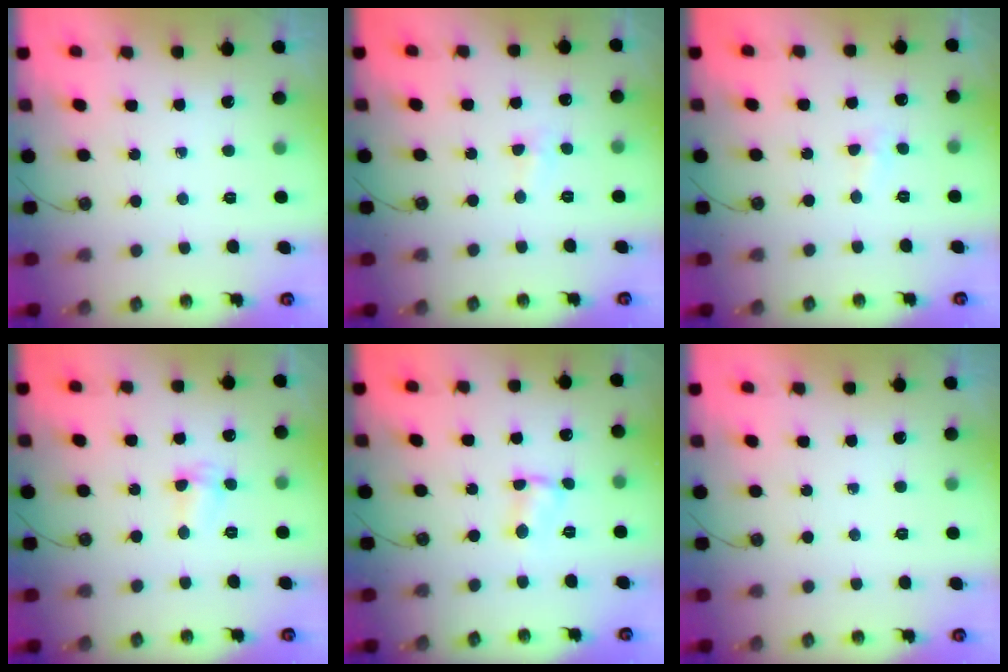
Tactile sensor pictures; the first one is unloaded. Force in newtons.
{"total": 2.4, "press": 2.3, "slide": 0.4}
{"total": 2.4, "press": 2.3, "slide": 0.4}
{"total": 2.2, "press": 2.2, "slide": 0.5}
{"total": 2.5, "press": 2.5, "slide": 0.3}
{"total": 0.0}